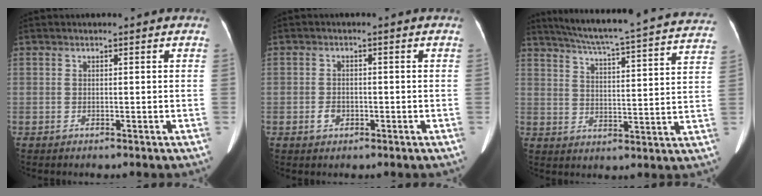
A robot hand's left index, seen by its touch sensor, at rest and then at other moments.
{"total": 2.0, "force": [-0.9, 1.5, 1.0], "torque": [-0.023, 0.002, -0.014]}
{"total": 28.2, "force": [25.6, 1.6, 11.7], "torque": [-0.190, -0.043, 0.319]}